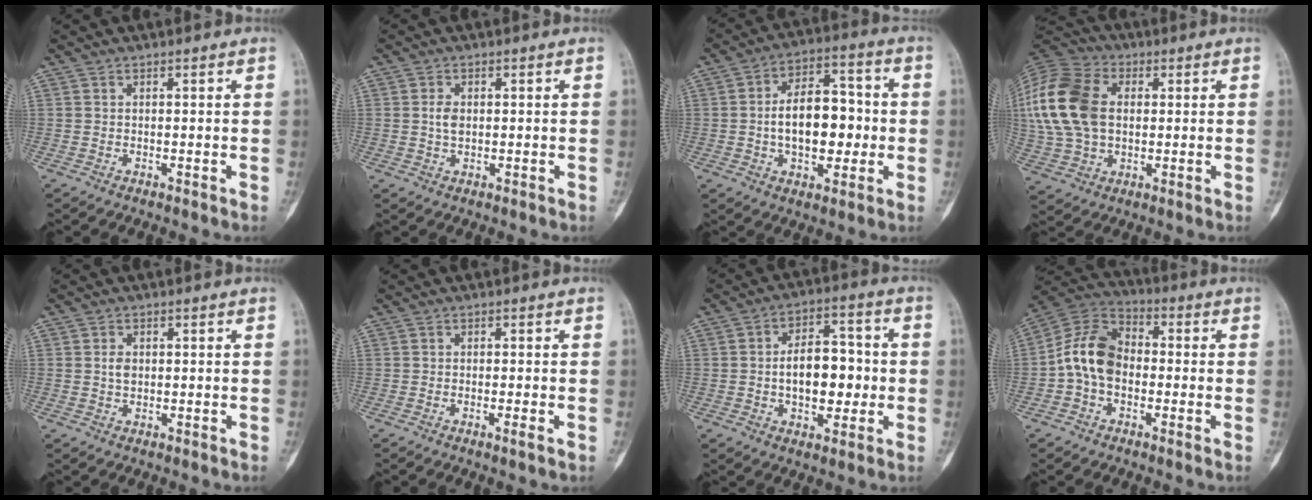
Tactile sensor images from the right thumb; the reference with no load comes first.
{"total": 2.7, "force": [0.3, 1.7, 2.0], "torque": [-0.034, -0.001, 0.005]}
{"total": 14.3, "force": [-0.9, 8.4, 11.5], "torque": [-0.154, 0.028, -0.014]}
{"total": 20.5, "force": [2.6, 14.0, 14.7], "torque": [-0.324, 0.010, 0.049]}
{"total": 2.1, "force": [0.3, 1.5, 1.4], "torque": [-0.021, 0.000, 0.006]}
{"total": 1.4, "force": [-0.6, 0.0, 1.3], "torque": [-0.023, -0.003, -0.012]}
{"total": 12.2, "force": [-0.8, 7.3, 9.8], "torque": [-0.120, 0.023, -0.013]}
{"total": 11.6, "force": [-1.4, 8.3, 8.0], "torque": [-0.137, 0.036, -0.042]}